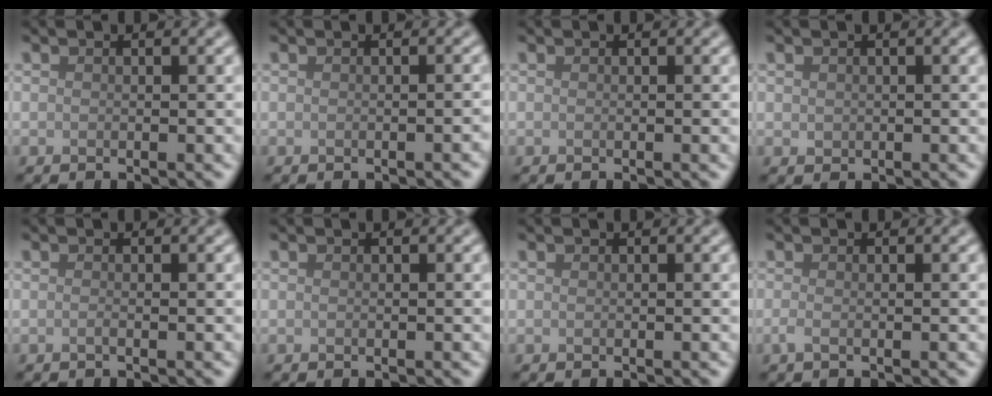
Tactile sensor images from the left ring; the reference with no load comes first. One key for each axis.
{"total": 0.7, "fx": -0.5, "fy": 0.2, "fz": 0.5, "tx": -0.005, "ty": 0.002, "tz": -0.006}
{"total": 0.0}
{"total": 0.5, "fx": 0.2, "fy": 0.5, "fz": 0.1, "tx": 0.001, "ty": -0.002, "tz": 0.006}
{"total": 0.6, "fx": -0.2, "fy": 0.2, "fz": 0.5, "tx": -0.008, "ty": -0.004, "tz": -0.006}
{"total": 0.0}
{"total": 0.0}
{"total": 0.9, "fx": -0.3, "fy": 0.3, "fz": 0.8, "tx": -0.019, "ty": -0.005, "tz": -0.007}